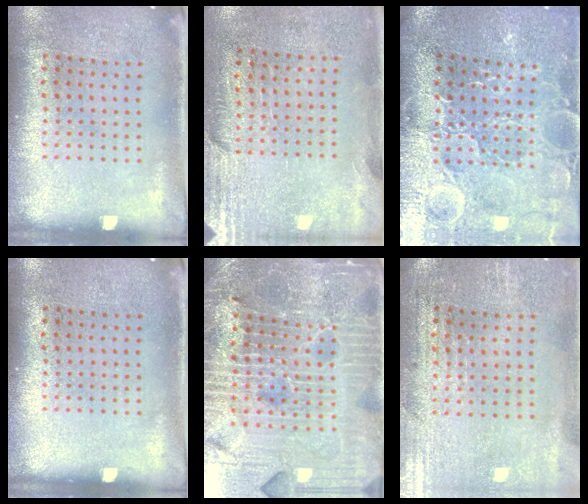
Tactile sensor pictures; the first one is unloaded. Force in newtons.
{"total": 2.8, "press": 2.4, "slide": 1.4}
{"total": 3.6, "press": 3.5, "slide": 0.8}
{"total": 0.0}
{"total": 5.6, "press": 5.2, "slide": 2.1}
{"total": 0.6, "press": 0.5, "slide": 0.4}